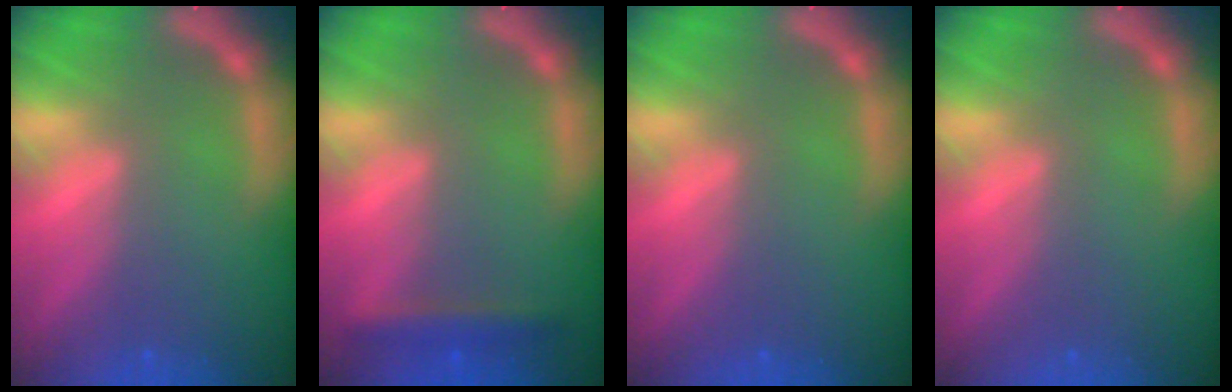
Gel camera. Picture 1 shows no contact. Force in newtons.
{"total": 2.4}
{"total": 0.0}
{"total": 0.0}